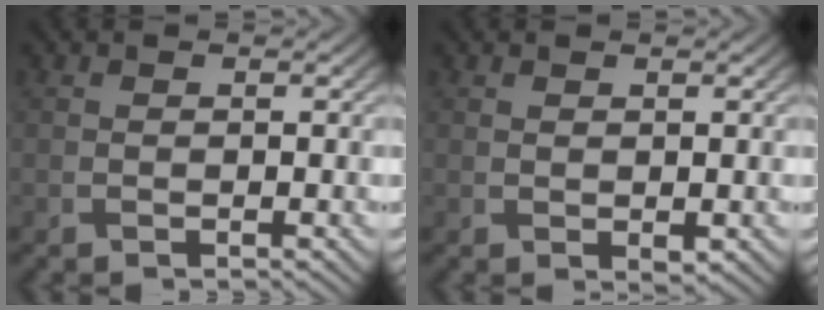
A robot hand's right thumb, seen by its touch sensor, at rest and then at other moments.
{"total": 0.9, "force": [0.2, 0.5, 0.8], "torque": [-0.012, -0.004, 0.007]}